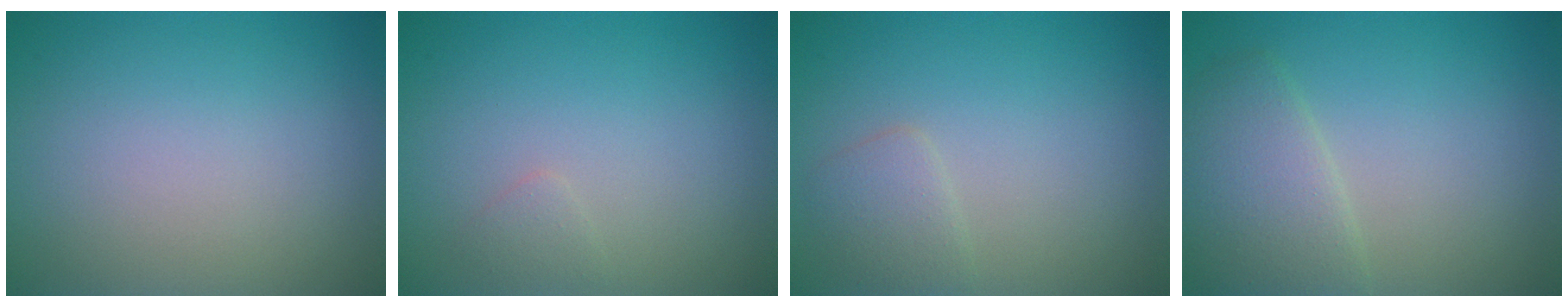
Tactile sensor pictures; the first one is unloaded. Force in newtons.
{"total": 0.7, "press": 0.7, "slide": 0.0}
{"total": 1.7, "press": 1.7, "slide": 0.1}
{"total": 3.8, "press": 3.8, "slide": 0.2}